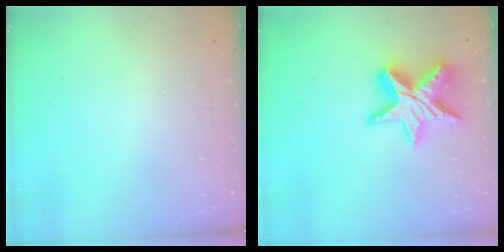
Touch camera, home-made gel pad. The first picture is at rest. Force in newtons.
{"total": 16.3, "press": 16.2, "slide": 1.1}